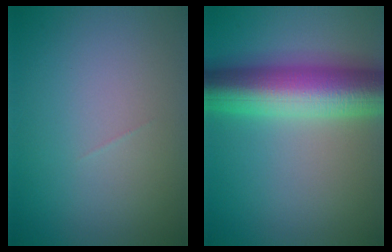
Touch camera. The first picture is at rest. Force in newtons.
{"total": 10.7, "press": 10.7, "slide": 0.0}